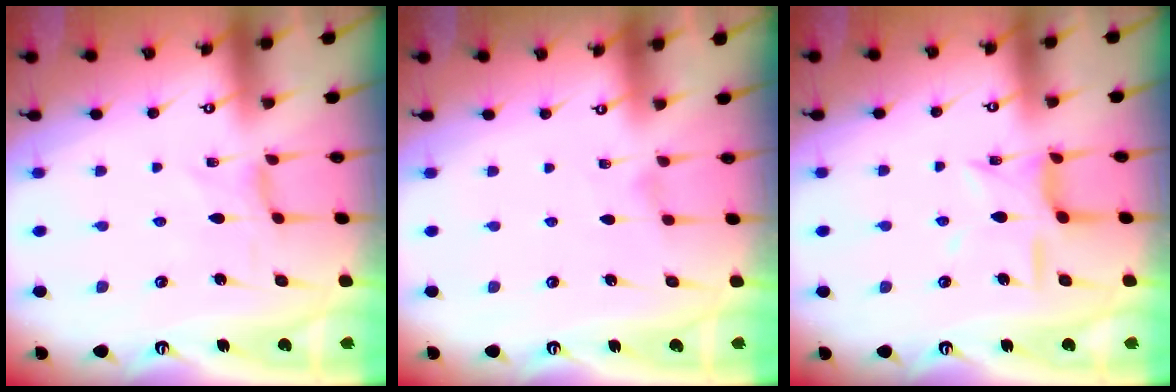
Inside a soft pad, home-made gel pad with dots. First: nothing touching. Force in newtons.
{"total": 0.0}
{"total": 10.3, "press": 10.2, "slide": 0.7}